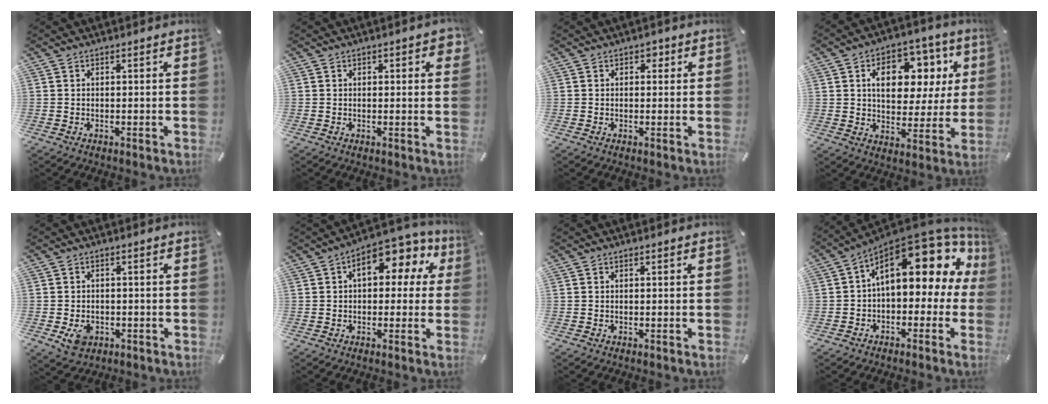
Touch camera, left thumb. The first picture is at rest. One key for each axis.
{"total": 1.9, "fx": 0.4, "fy": 1.0, "fz": 1.6, "tx": -0.015, "ty": 0.000, "tz": 0.003}
{"total": 1.7, "fx": 0.5, "fy": 1.4, "fz": 0.8, "tx": -0.002, "ty": 0.002, "tz": 0.002}
{"total": 14.5, "fx": 4.8, "fy": 10.0, "fz": 9.4, "tx": -0.130, "ty": -0.015, "tz": 0.082}
{"total": 4.8, "fx": -1.5, "fy": 3.7, "fz": 2.6, "tx": -0.039, "ty": -0.001, "tz": -0.029}
{"total": 11.3, "fx": 4.2, "fy": 6.5, "fz": 8.3, "tx": -0.112, "ty": -0.017, "tz": 0.067}
{"total": 0.0}
{"total": 18.6, "fx": 7.1, "fy": 9.7, "fz": 14.1, "tx": -0.205, "ty": -0.053, "tz": 0.119}